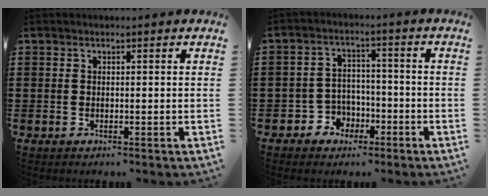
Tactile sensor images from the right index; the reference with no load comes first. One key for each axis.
{"total": 4.2, "fx": -2.2, "fy": 3.5, "fz": 0.5, "tx": -0.022, "ty": 0.012, "tz": -0.044}